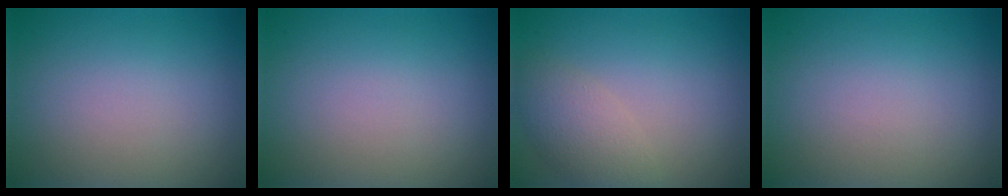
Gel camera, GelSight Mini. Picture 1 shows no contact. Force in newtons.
{"total": 0.0}
{"total": 3.0, "press": 2.9, "slide": 0.4}
{"total": 0.0}